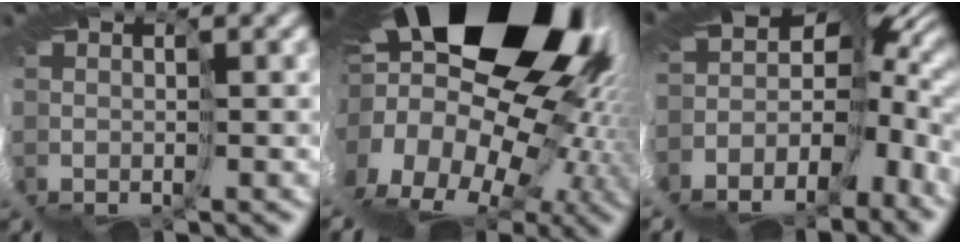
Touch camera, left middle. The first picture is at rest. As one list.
[{"total": 19.4, "force": [1.8, 14.1, 13.1], "torque": [-0.229, -0.030, -0.027]}, {"total": 10.5, "force": [-4.6, 5.1, 7.9], "torque": [-0.122, -0.018, -0.027]}]